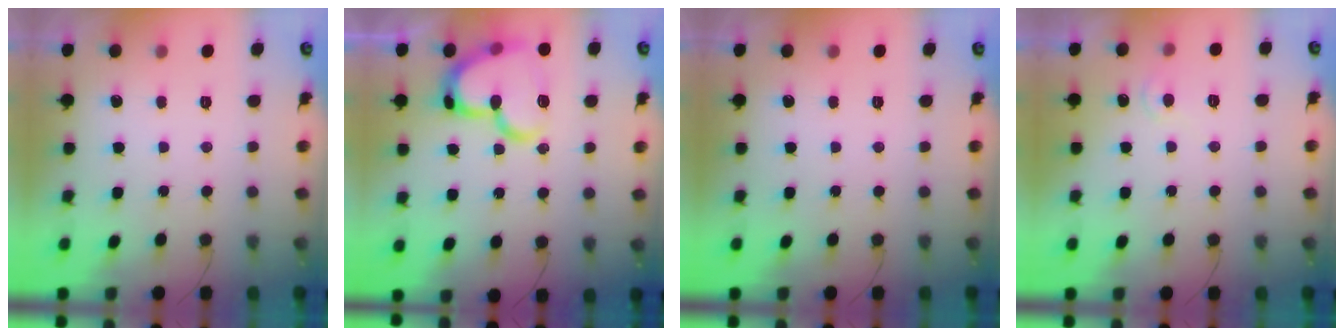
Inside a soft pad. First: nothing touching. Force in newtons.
{"total": 18.8, "press": 18.6, "slide": 2.2}
{"total": 0.0}
{"total": 5.3, "press": 5.2, "slide": 0.6}